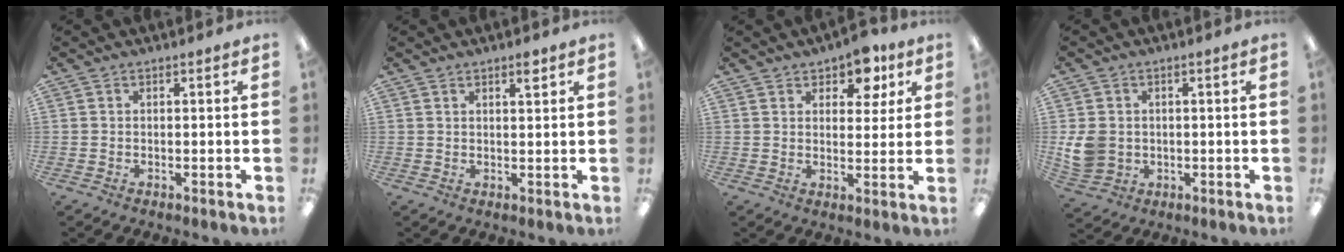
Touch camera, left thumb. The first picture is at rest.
{"total": 2.6, "force": [2.0, 0.7, 1.6], "torque": [-0.019, -0.005, 0.031]}
{"total": 7.7, "force": [5.0, 4.3, 4.0], "torque": [-0.047, -0.016, 0.082]}
{"total": 7.0, "force": [0.1, 6.2, 3.3], "torque": [-0.077, 0.012, 0.008]}